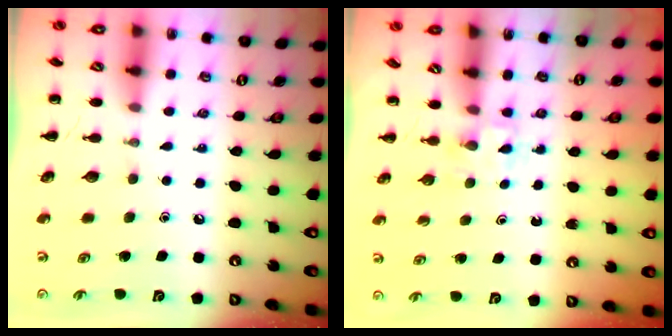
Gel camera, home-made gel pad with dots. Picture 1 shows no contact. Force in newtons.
{"total": 2.3, "press": 2.1, "slide": 0.9}